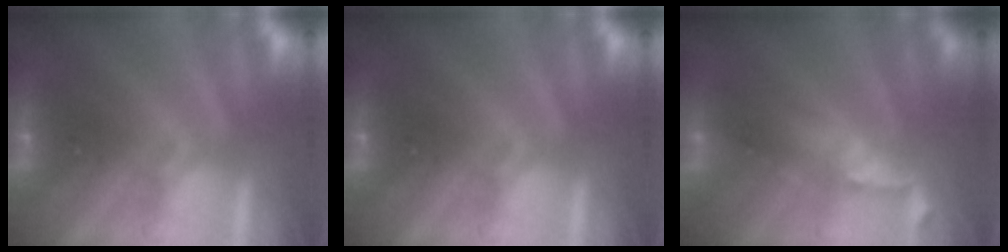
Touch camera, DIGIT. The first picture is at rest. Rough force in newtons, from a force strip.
{"total": 0.0}
{"total": 2.7}